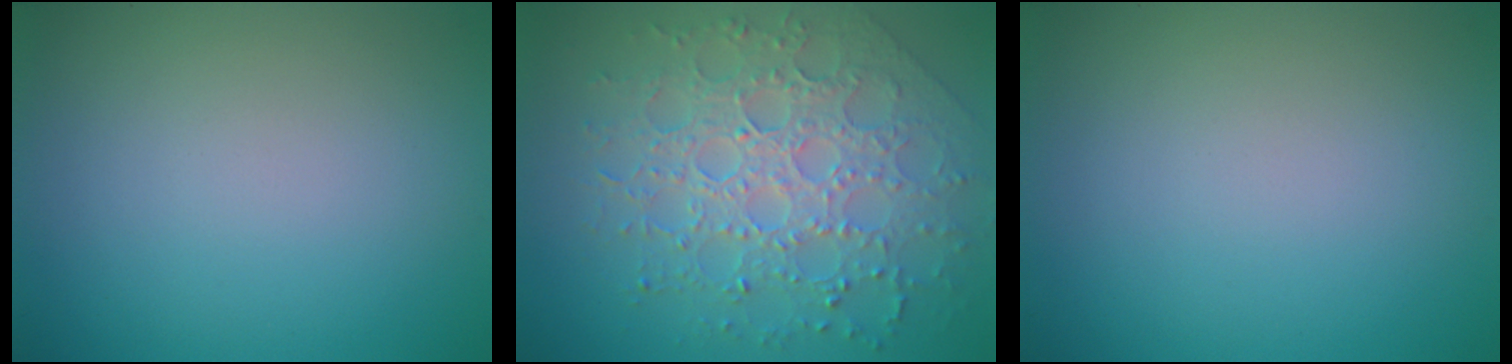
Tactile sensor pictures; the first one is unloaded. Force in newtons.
{"total": 8.0, "press": 5.6, "slide": 5.7}
{"total": 0.0}